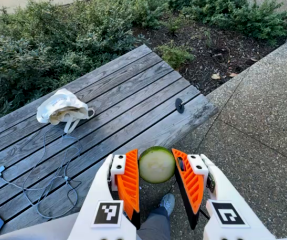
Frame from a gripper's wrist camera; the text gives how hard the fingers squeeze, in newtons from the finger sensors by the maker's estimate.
{"total": 9.3, "left": 9.1, "right": 9.5}